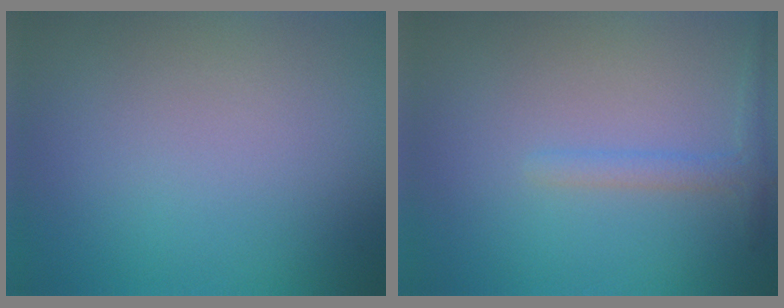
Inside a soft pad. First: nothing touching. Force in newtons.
{"total": 1.4, "press": 1.4, "slide": 0.1}